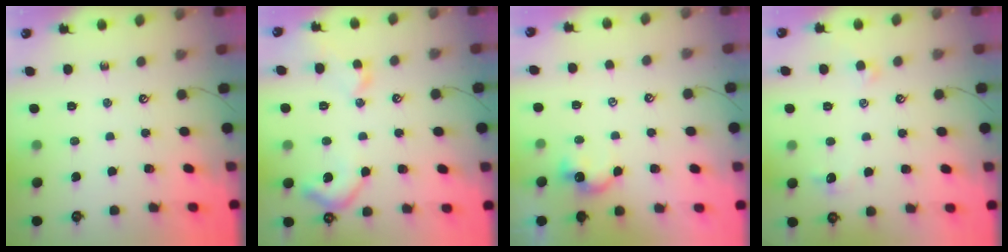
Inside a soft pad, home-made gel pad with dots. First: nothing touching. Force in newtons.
{"total": 5.3, "press": 5.1, "slide": 1.1}
{"total": 1.9, "press": 1.9, "slide": 0.4}
{"total": 1.0, "press": 0.8, "slide": 0.7}